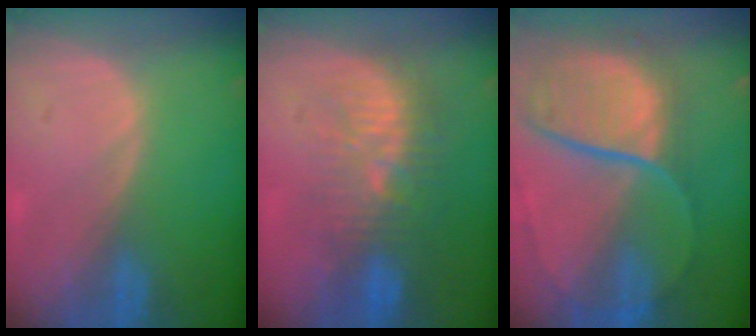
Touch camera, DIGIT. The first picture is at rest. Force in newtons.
{"total": 9.6, "press": 9.2, "slide": 2.8}
{"total": 11.4, "press": 9.5, "slide": 6.4}